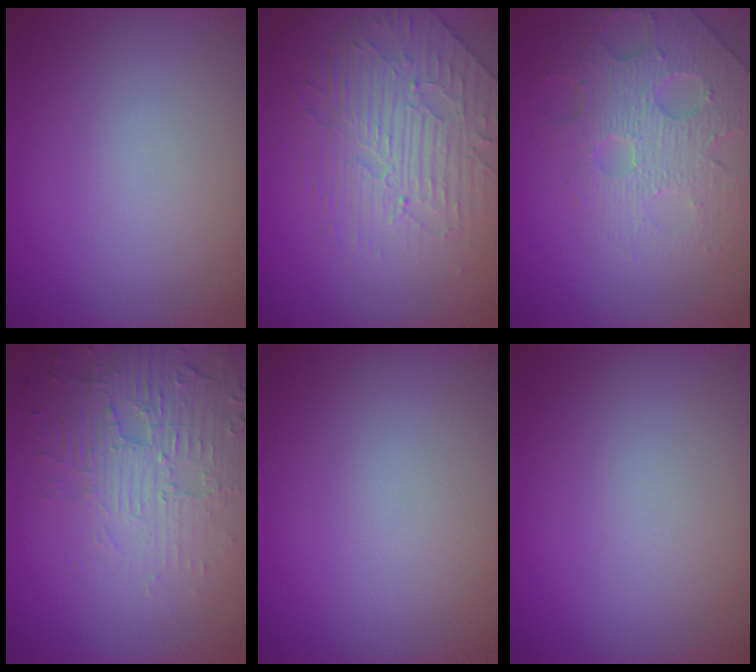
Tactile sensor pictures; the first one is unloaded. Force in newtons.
{"total": 3.9, "press": 3.8, "slide": 0.8}
{"total": 4.1, "press": 3.9, "slide": 1.3}
{"total": 5.5, "press": 3.6, "slide": 4.1}
{"total": 0.0}
{"total": 0.0}